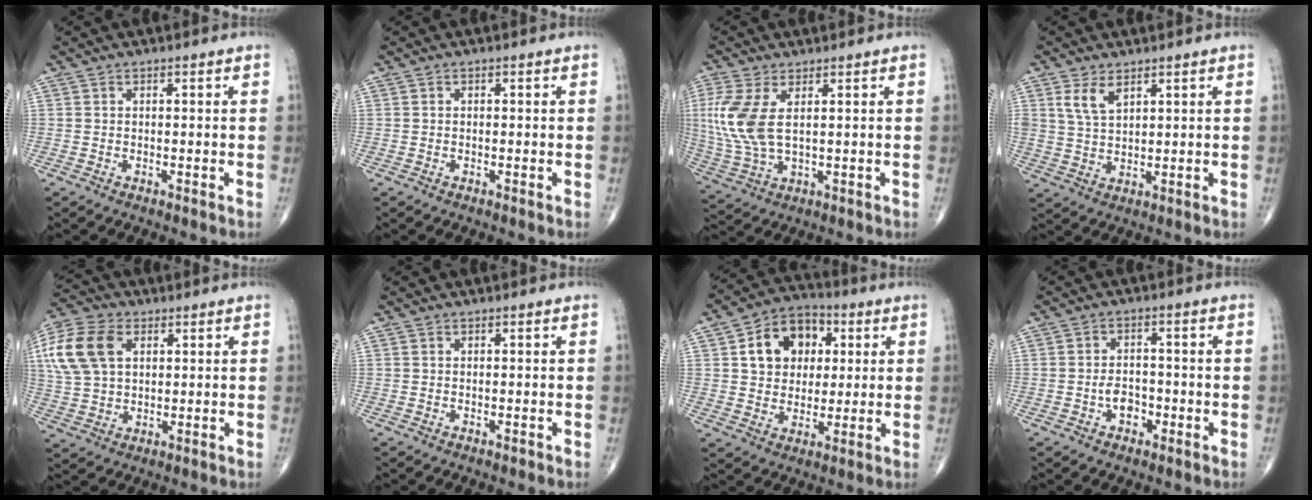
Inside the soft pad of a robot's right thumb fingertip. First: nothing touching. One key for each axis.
{"total": 0.0}
{"total": 10.5, "fx": 2.2, "fy": 4.8, "fz": 9.0, "tx": -0.231, "ty": -0.004, "tz": 0.053}
{"total": 4.8, "fx": 2.7, "fy": 2.4, "fz": 3.2, "tx": -0.058, "ty": -0.012, "tz": 0.058}
{"total": 15.2, "fx": 4.5, "fy": 10.1, "fz": 10.4, "tx": -0.233, "ty": 0.005, "tz": 0.086}
{"total": 0.0}
{"total": 12.6, "fx": 3.4, "fy": 9.7, "fz": 7.4, "tx": -0.080, "ty": 0.004, "tz": 0.050}
{"total": 4.1, "fx": -1.5, "fy": 2.8, "fz": 2.5, "tx": -0.024, "ty": 0.016, "tz": -0.027}